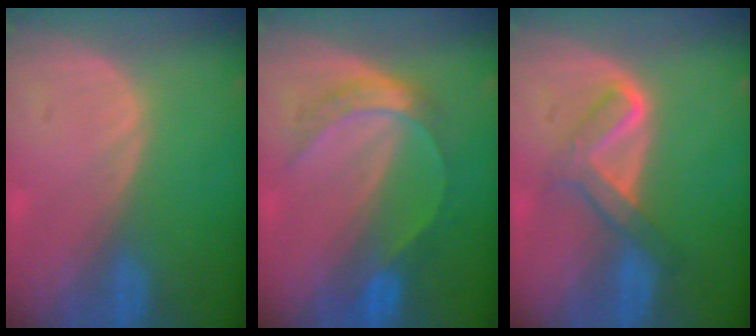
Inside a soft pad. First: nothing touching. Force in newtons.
{"total": 5.4, "press": 5.4, "slide": 0.3}
{"total": 5.2, "press": 5.2, "slide": 0.4}